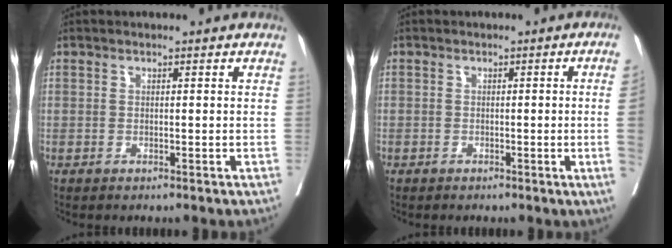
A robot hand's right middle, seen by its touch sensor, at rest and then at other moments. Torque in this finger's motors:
{"motor_torque": [1.43, -0.71, -0.16, -0.21]}